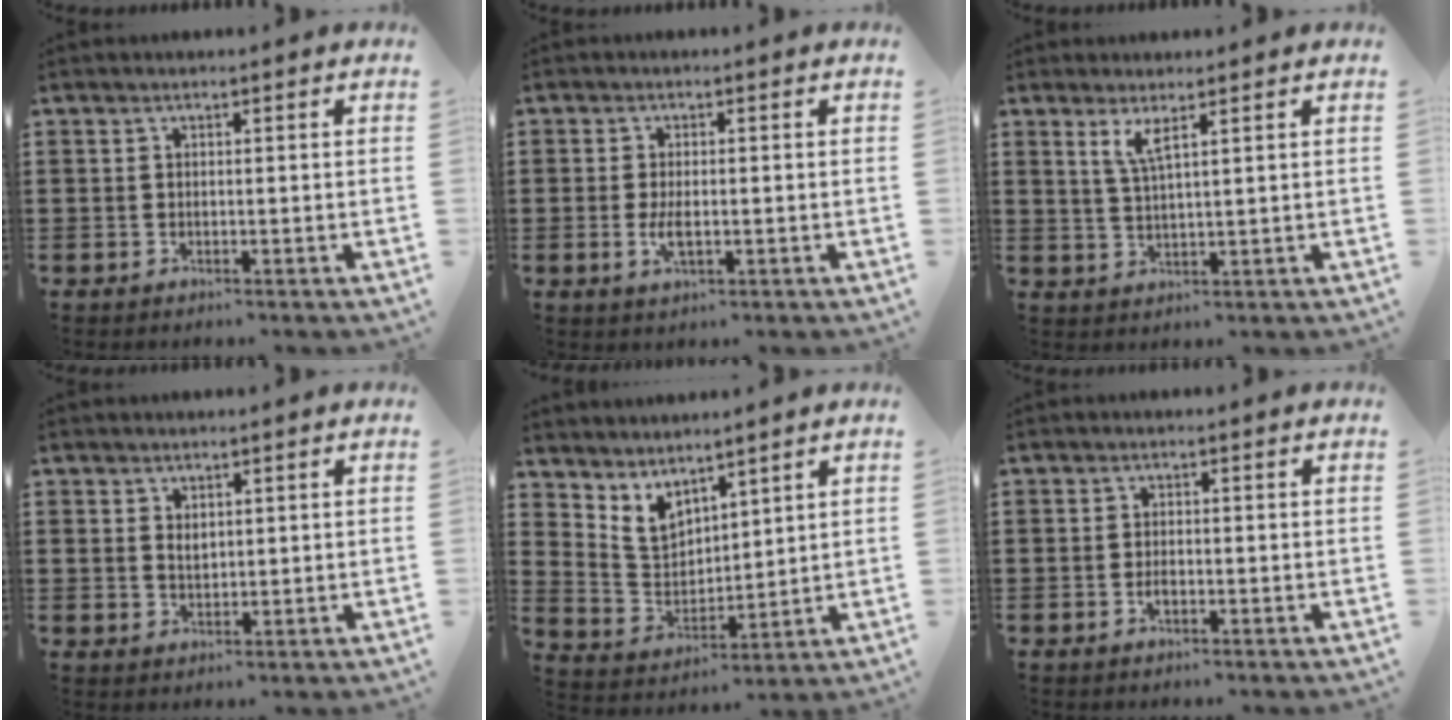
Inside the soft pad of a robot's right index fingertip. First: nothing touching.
{"total": 3.1, "force": [-0.4, 1.3, 2.8], "torque": [-0.067, -0.006, -0.012]}
{"total": 3.2, "force": [1.9, 0.4, 2.5], "torque": [-0.056, 0.001, 0.032]}
{"total": 1.8, "force": [1.1, 1.2, 0.8], "torque": [-0.019, 0.004, 0.020]}
{"total": 5.1, "force": [3.9, 2.9, 1.4], "torque": [-0.051, -0.012, 0.075]}
{"total": 1.5, "force": [-0.6, 0.7, 1.2], "torque": [-0.024, -0.003, -0.010]}